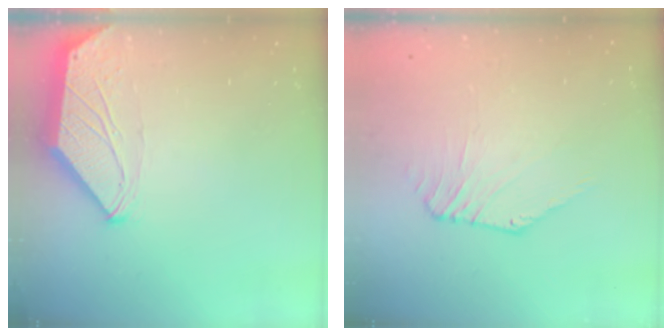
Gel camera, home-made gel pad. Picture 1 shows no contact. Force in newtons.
{"total": 1.1, "press": 1.1, "slide": 0.3}